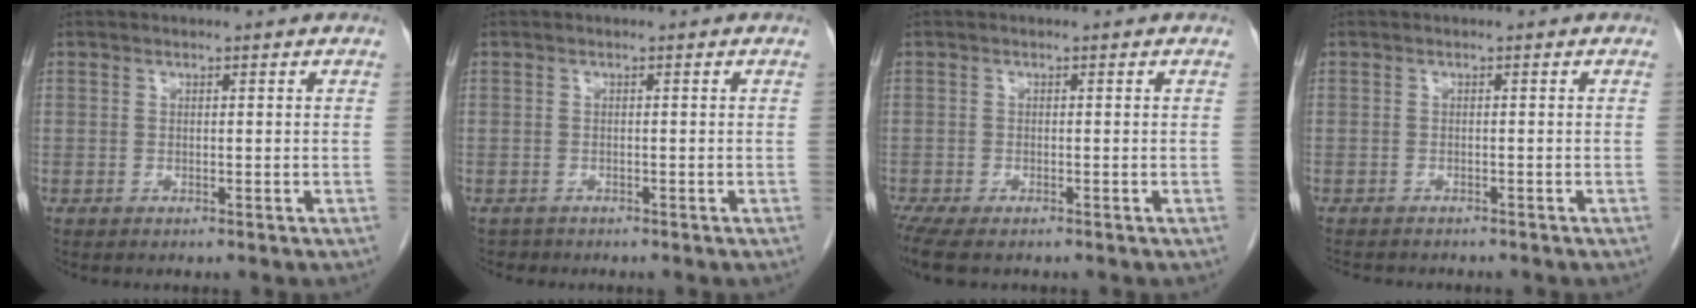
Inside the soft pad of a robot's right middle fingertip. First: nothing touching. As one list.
[{"total": 0.9, "force": [-0.7, 0.5, -0.2], "torque": [-0.006, 0.000, -0.013]}, {"total": 5.9, "force": [-4.5, 2.0, 3.4], "torque": [-0.065, -0.015, -0.074]}, {"total": 5.5, "force": [-4.9, 1.7, 2.0], "torque": [-0.030, -0.005, -0.065]}]